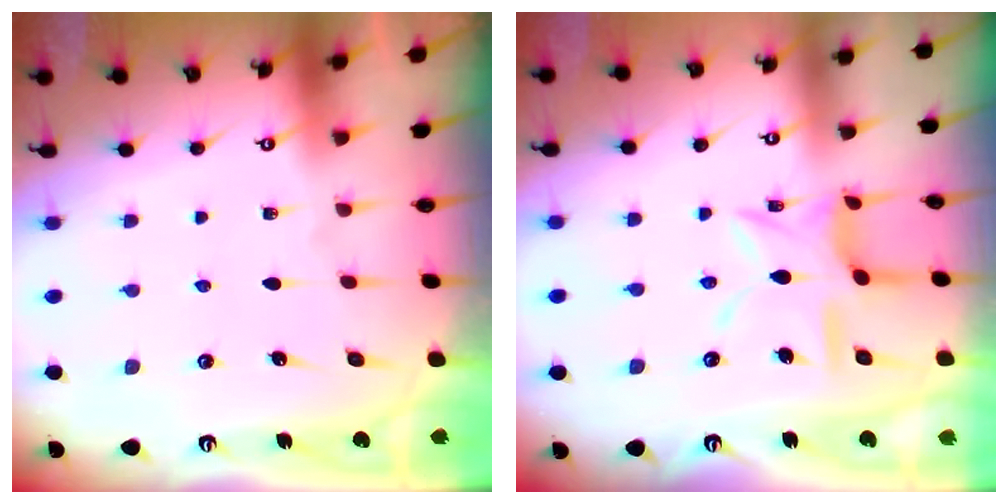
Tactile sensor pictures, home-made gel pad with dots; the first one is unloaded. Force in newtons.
{"total": 11.3, "press": 11.2, "slide": 1.0}